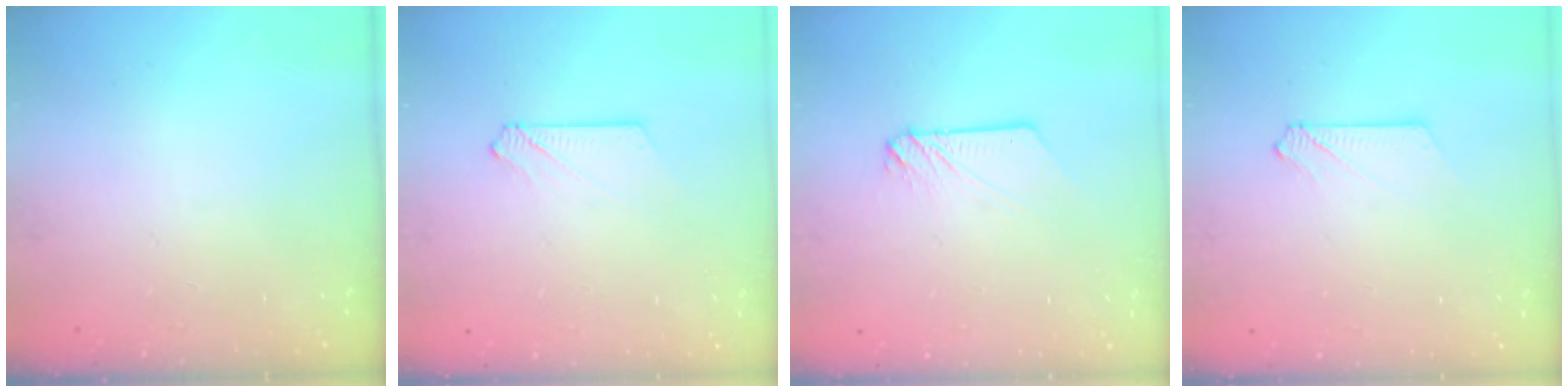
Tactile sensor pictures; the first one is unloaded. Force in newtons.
{"total": 3.0, "press": 3.0, "slide": 0.4}
{"total": 3.0, "press": 3.0, "slide": 0.2}
{"total": 2.6, "press": 2.6, "slide": 0.3}